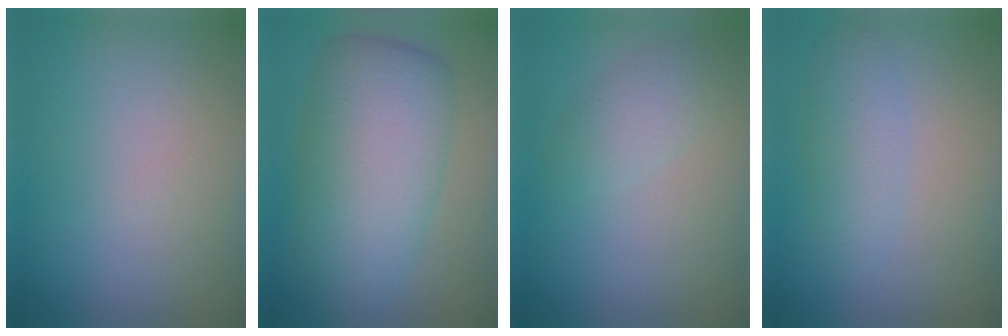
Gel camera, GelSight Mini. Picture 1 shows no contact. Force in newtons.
{"total": 9.4, "press": 9.4, "slide": 0.2}
{"total": 2.0, "press": 2.0, "slide": 0.2}
{"total": 2.4, "press": 2.4, "slide": 0.3}